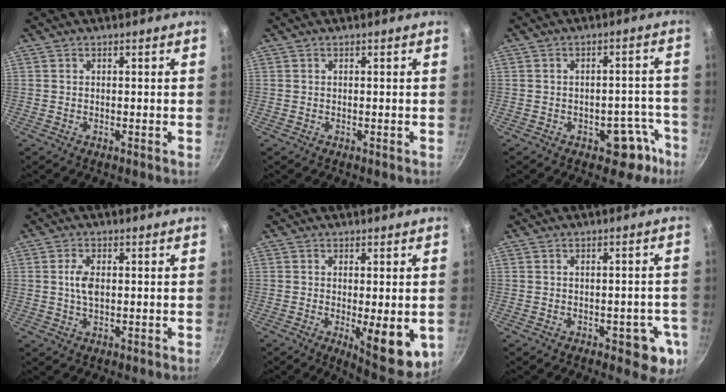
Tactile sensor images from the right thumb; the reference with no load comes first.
{"total": 0.0}
{"total": 7.5, "force": [-4.1, 4.3, 4.6], "torque": [-0.026, 0.042, -0.045]}
{"total": 3.9, "force": [0.4, 2.0, 3.3], "torque": [-0.065, -0.001, 0.006]}
{"total": 10.4, "force": [-2.2, 3.3, 9.6], "torque": [-0.125, -0.024, -0.022]}
{"total": 6.6, "force": [-2.8, 2.9, 5.3], "torque": [-0.040, 0.012, -0.029]}